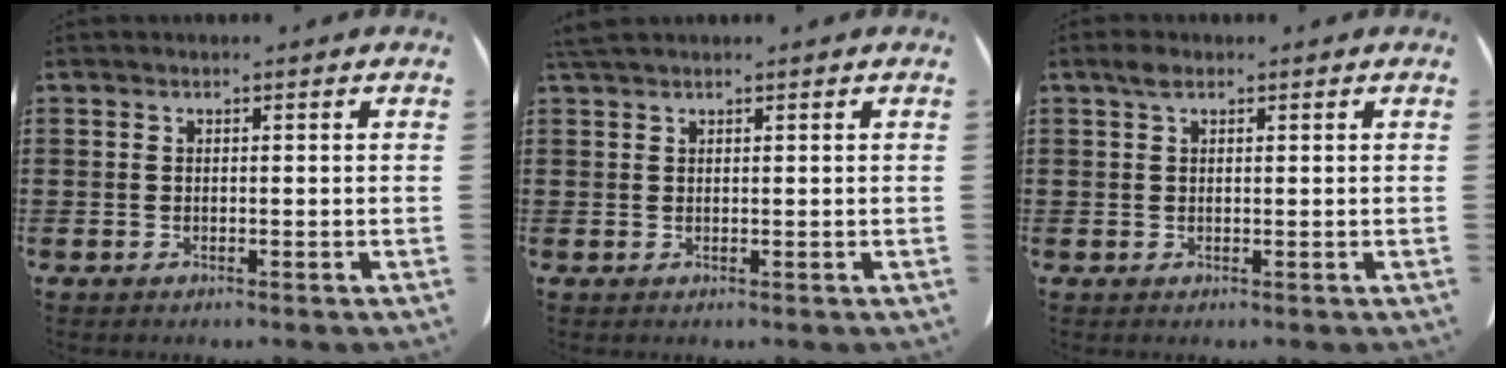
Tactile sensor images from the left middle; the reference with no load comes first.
{"total": 1.3, "force": [1.2, 0.1, 0.6], "torque": [-0.014, -0.001, 0.023]}
{"total": 1.7, "force": [1.0, 1.0, 1.0], "torque": [-0.024, 0.005, 0.018]}